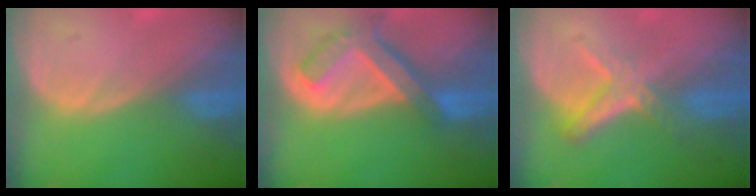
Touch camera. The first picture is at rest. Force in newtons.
{"total": 7.6, "press": 6.6, "slide": 3.7}
{"total": 5.5, "press": 5.4, "slide": 1.3}